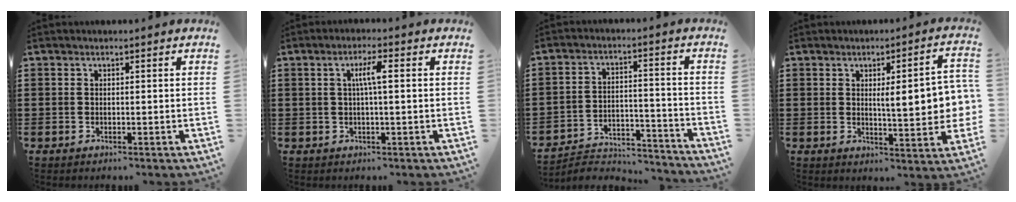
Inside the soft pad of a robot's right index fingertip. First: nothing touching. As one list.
[{"total": 3.6, "force": [0.4, 0.4, 3.5], "torque": [-0.067, 0.003, 0.003]}, {"total": 4.9, "force": [-4.7, 1.1, 0.9], "torque": [-0.016, 0.012, -0.095]}, {"total": 8.4, "force": [0.7, 1.8, 8.2], "torque": [-0.116, -0.010, 0.004]}]